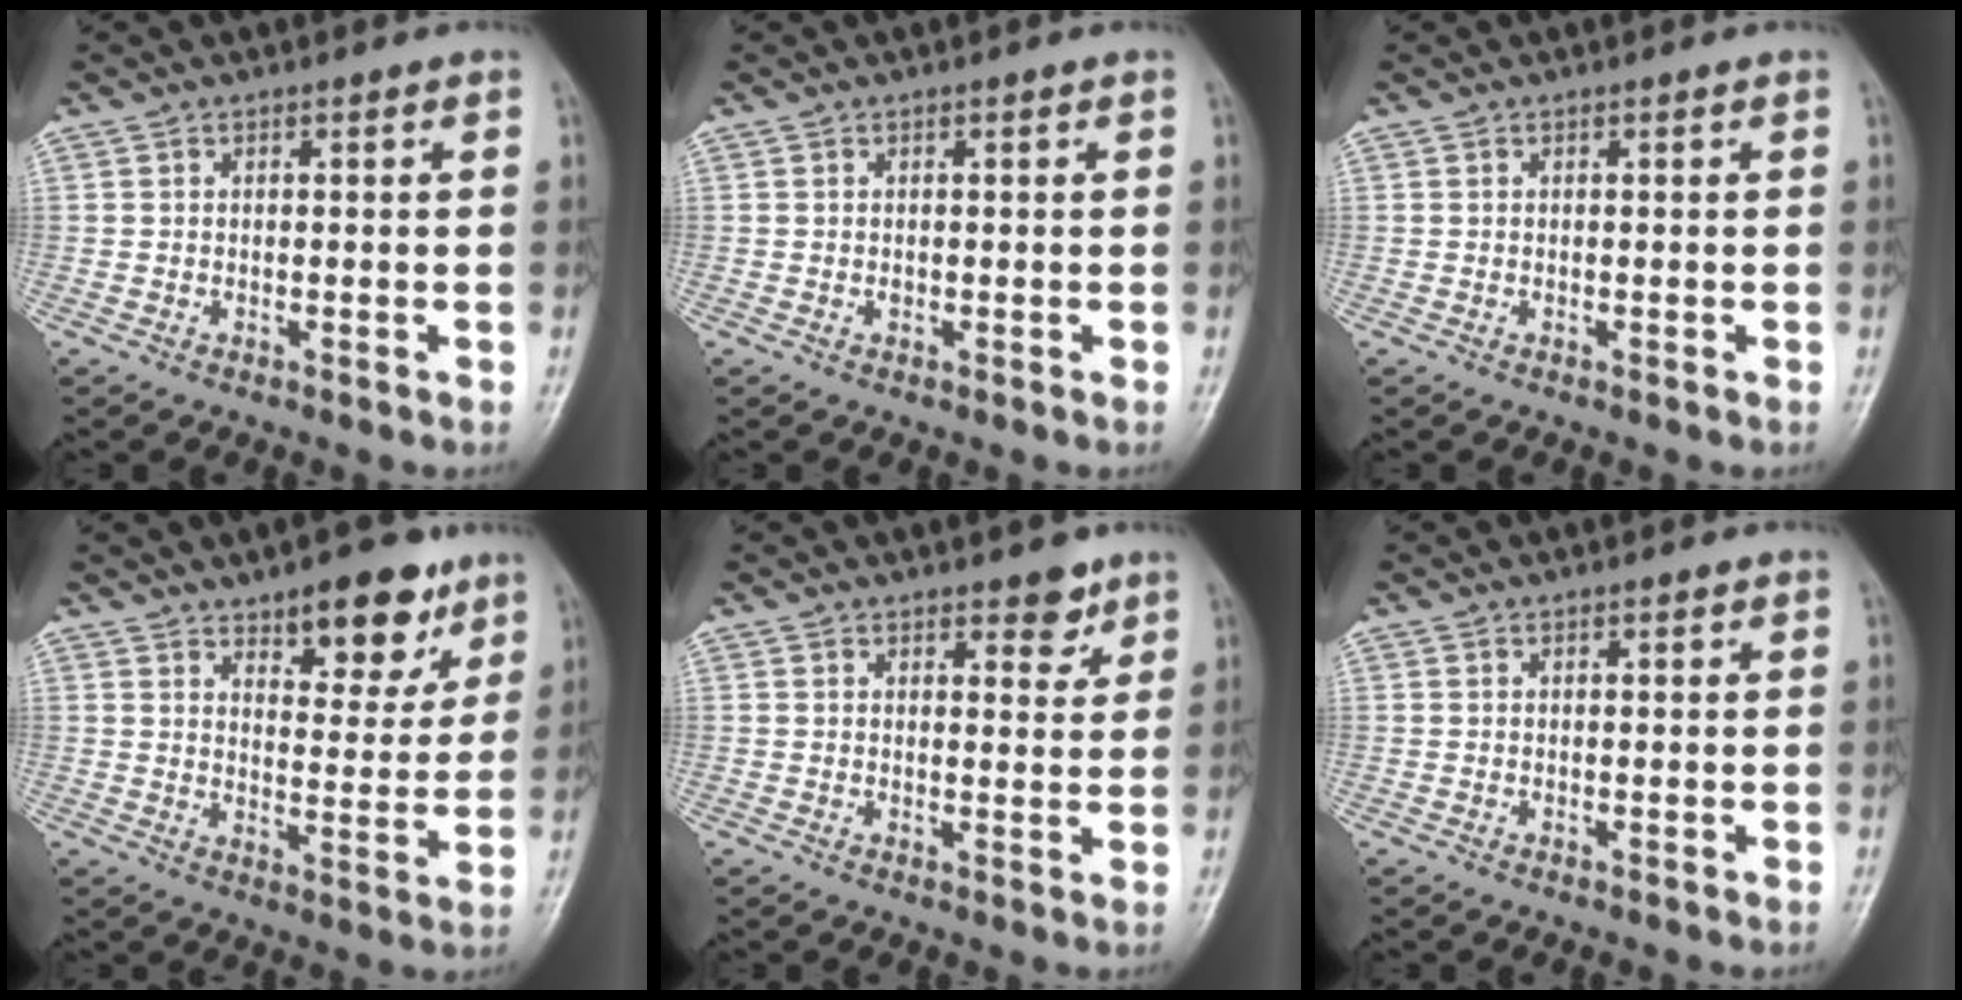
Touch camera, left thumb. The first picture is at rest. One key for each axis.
{"total": 0.6, "fx": 0.1, "fy": 0.4, "fz": 0.4, "tx": -0.003, "ty": 0.000, "tz": 0.002}
{"total": 0.0}
{"total": 12.0, "fx": 7.7, "fy": 5.2, "fz": 7.6, "tx": -0.066, "ty": -0.044, "tz": 0.112}
{"total": 4.1, "fx": 2.8, "fy": 1.8, "fz": 2.3, "tx": -0.009, "ty": -0.017, "tz": 0.037}
{"total": 0.7, "fx": 0.4, "fy": 0.3, "fz": 0.5, "tx": -0.007, "ty": -0.001, "tz": 0.006}